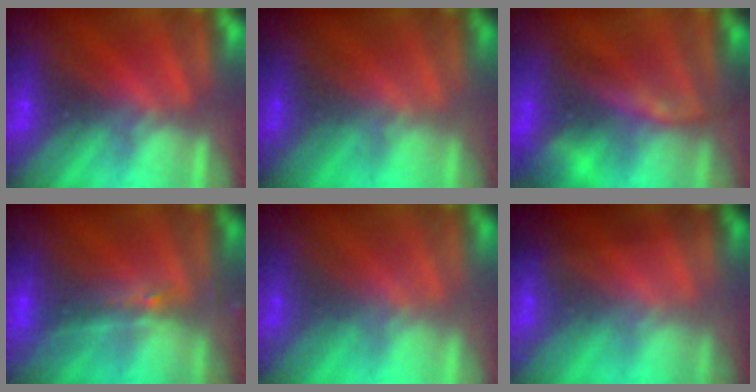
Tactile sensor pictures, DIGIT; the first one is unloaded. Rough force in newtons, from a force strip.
{"total": 1.7}
{"total": 8.2}
{"total": 2.4}
{"total": 1.1}
{"total": 1.5}